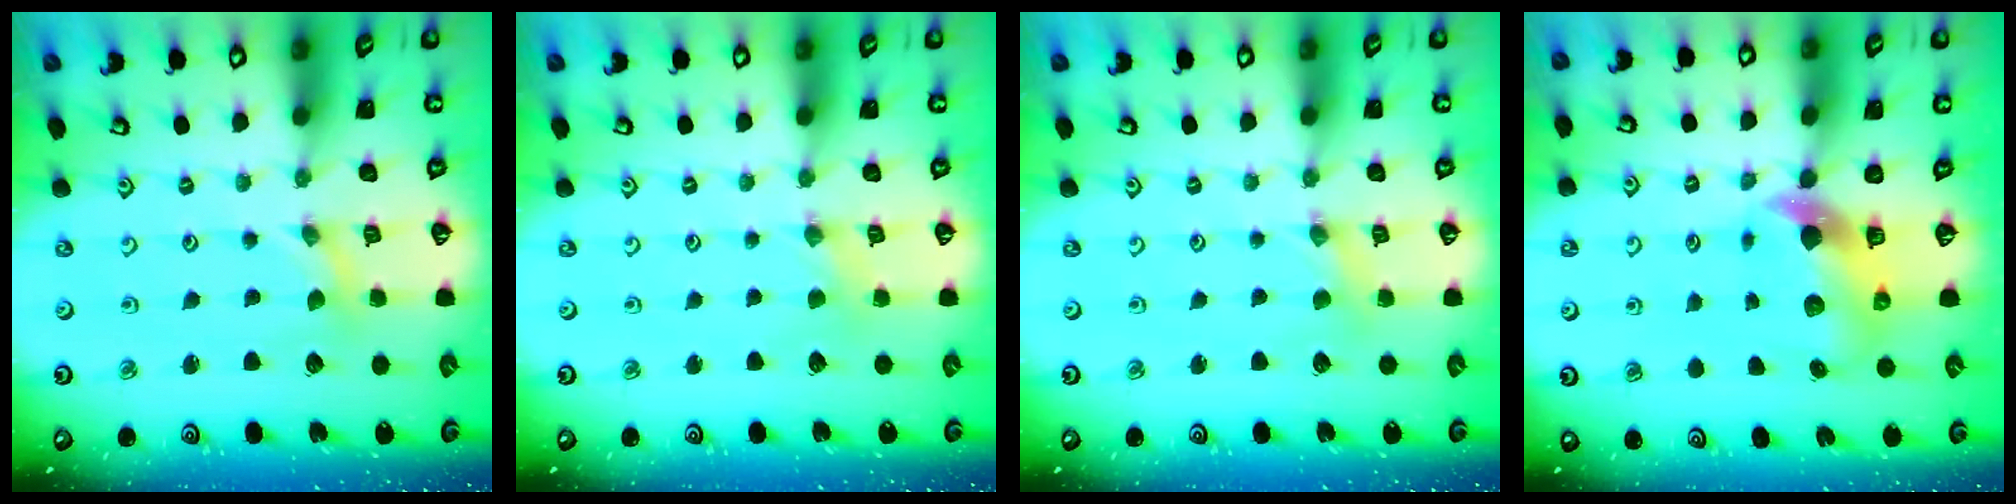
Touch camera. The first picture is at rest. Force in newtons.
{"total": 2.6, "press": 2.6, "slide": 0.3}
{"total": 1.5, "press": 1.5, "slide": 0.3}
{"total": 7.1, "press": 7.0, "slide": 1.0}